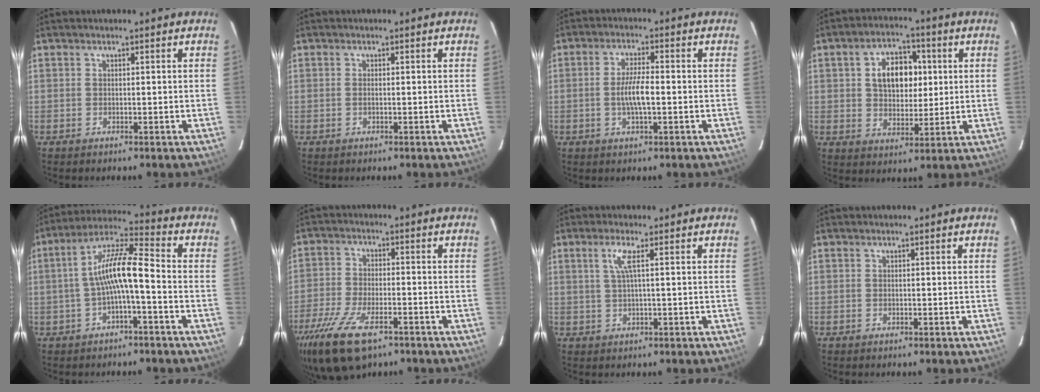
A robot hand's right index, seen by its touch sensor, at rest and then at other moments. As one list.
[{"total": 0.6, "force": [-0.2, 0.0, 0.6], "torque": [-0.012, 0.001, -0.004]}, {"total": 5.4, "force": [-1.0, 1.1, 5.2], "torque": [-0.099, 0.001, -0.016]}, {"total": 9.9, "force": [2.1, 6.6, 7.1], "torque": [-0.125, 0.026, 0.041]}, {"total": 9.5, "force": [-2.0, 1.7, 9.1], "torque": [-0.189, 0.022, -0.038]}, {"total": 14.2, "force": [-9.1, 5.7, 9.2], "torque": [-0.217, -0.039, -0.172]}, {"total": 3.1, "force": [1.1, -0.4, 2.8], "torque": [-0.057, 0.000, 0.023]}, {"total": 0.0}]